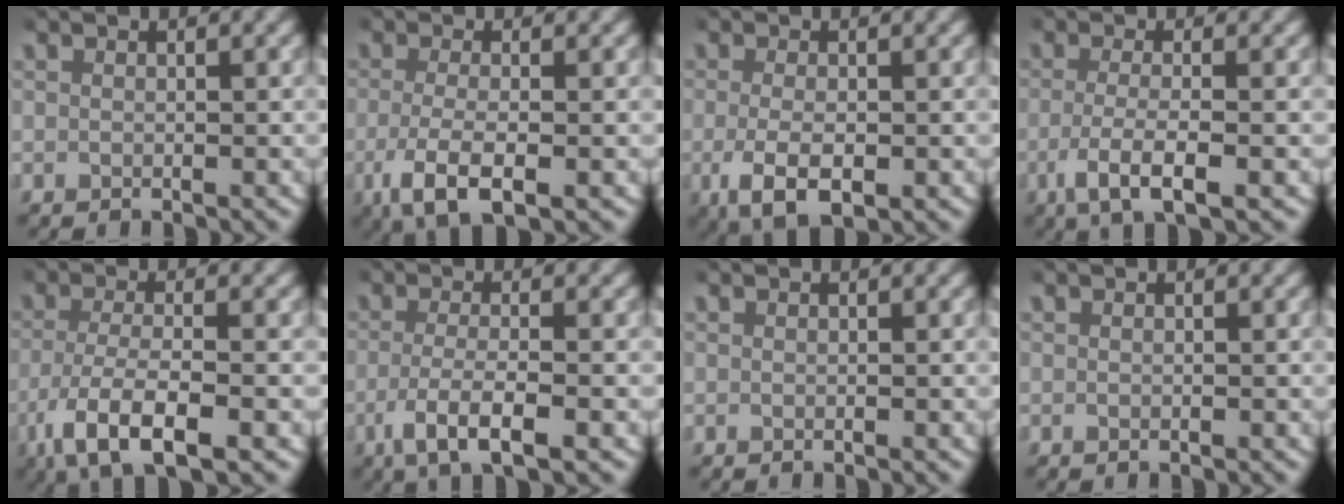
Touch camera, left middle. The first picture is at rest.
{"total": 5.0, "force": [-2.0, 1.8, 4.2], "torque": [-0.097, -0.020, -0.024]}
{"total": 5.0, "force": [-1.8, 2.4, 4.0], "torque": [-0.090, -0.021, -0.017]}
{"total": 4.2, "force": [-1.7, 1.0, 3.7], "torque": [-0.082, -0.015, -0.022]}
{"total": 6.0, "force": [-2.9, 2.2, 4.7], "torque": [-0.099, -0.020, -0.040]}
{"total": 4.4, "force": [-2.1, 1.1, 3.7], "torque": [-0.079, -0.014, -0.030]}
{"total": 0.0}
{"total": 0.0}